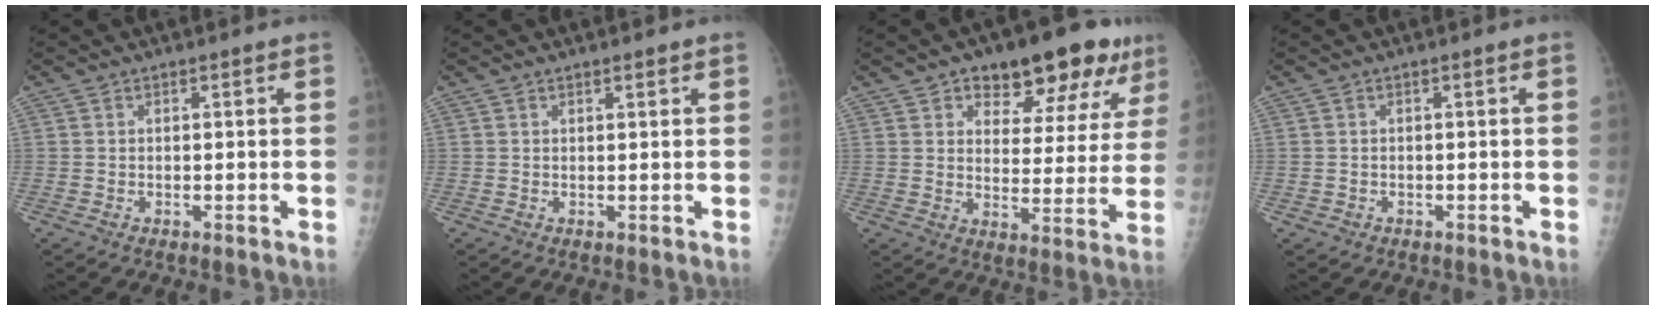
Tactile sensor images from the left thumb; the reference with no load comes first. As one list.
[{"total": 0.9, "force": [0.7, 0.2, 0.5], "torque": [-0.008, -0.003, 0.011]}, {"total": 16.4, "force": [10.1, 7.9, 10.3], "torque": [-0.079, -0.027, 0.140]}, {"total": 0.9, "force": [-0.3, 0.8, 0.1], "torque": [0.000, 0.004, -0.003]}]